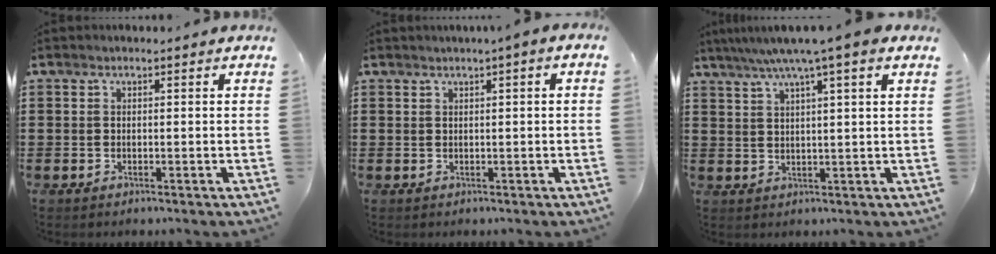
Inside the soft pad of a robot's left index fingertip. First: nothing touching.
{"total": 0.8, "force": [0.2, -0.1, 0.8], "torque": [-0.013, -0.004, 0.006]}
{"total": 5.6, "force": [3.8, -0.7, 4.0], "torque": [-0.088, -0.009, 0.063]}